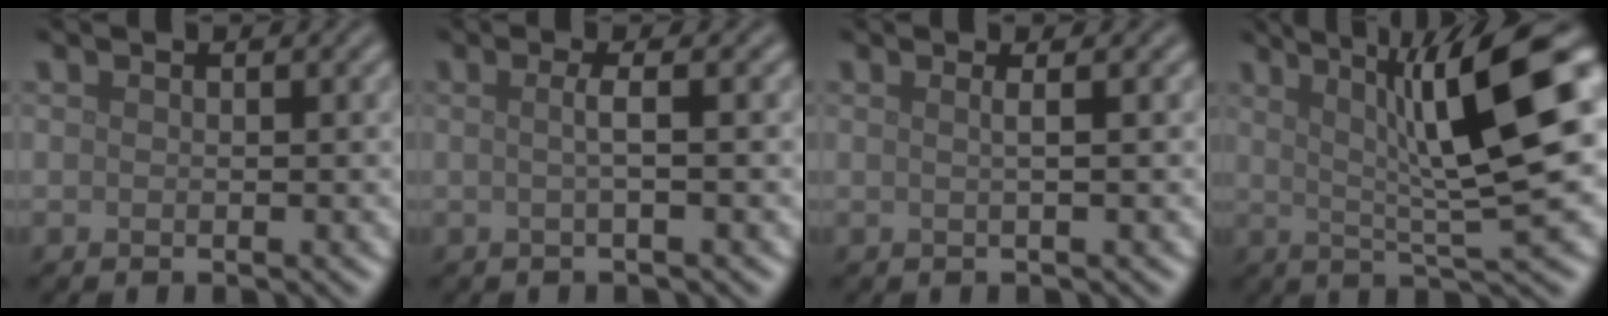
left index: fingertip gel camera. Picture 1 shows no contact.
{"total": 1.8, "force": [0.0, 0.5, 1.7], "torque": [-0.028, 0.002, -0.006]}
{"total": 1.6, "force": [0.4, 0.6, 1.4], "torque": [-0.014, 0.000, -0.013]}
{"total": 11.9, "force": [2.9, 2.7, 11.3], "torque": [-0.151, 0.020, 0.040]}